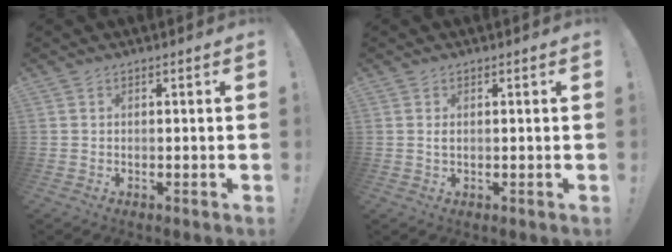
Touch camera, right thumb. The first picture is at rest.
{"total": 1.0, "force": [0.2, 0.5, 0.8], "torque": [-0.016, 0.002, 0.002]}